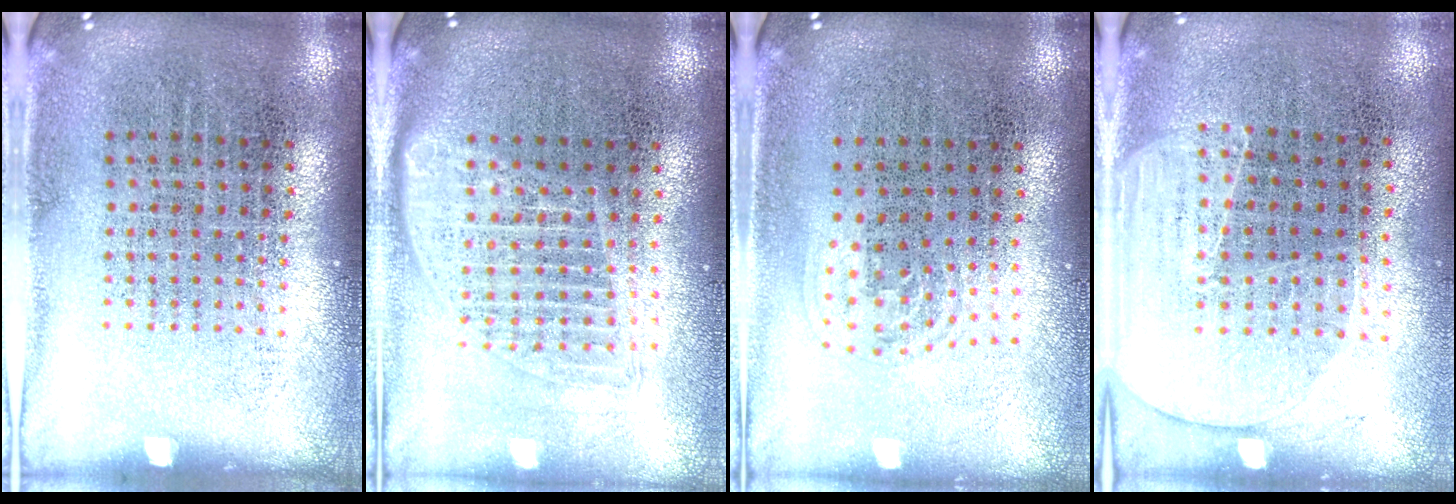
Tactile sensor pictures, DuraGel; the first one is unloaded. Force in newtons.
{"total": 1.6, "press": 1.4, "slide": 0.8}
{"total": 1.0, "press": 0.7, "slide": 0.7}
{"total": 1.6, "press": 1.4, "slide": 0.8}